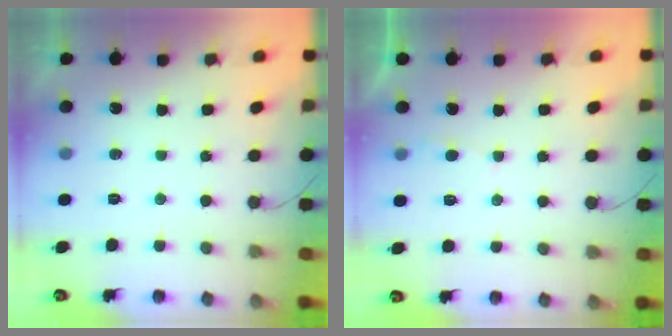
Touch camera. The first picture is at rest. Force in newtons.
{"total": 2.2, "press": 2.2, "slide": 0.2}